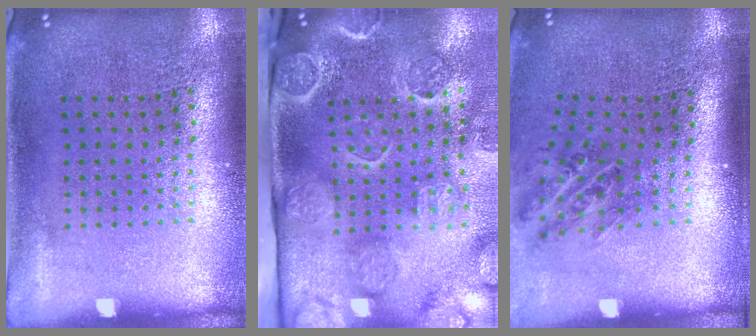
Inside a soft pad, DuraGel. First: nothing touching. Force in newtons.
{"total": 4.7, "press": 3.6, "slide": 3.0}
{"total": 1.1, "press": 1.0, "slide": 0.6}